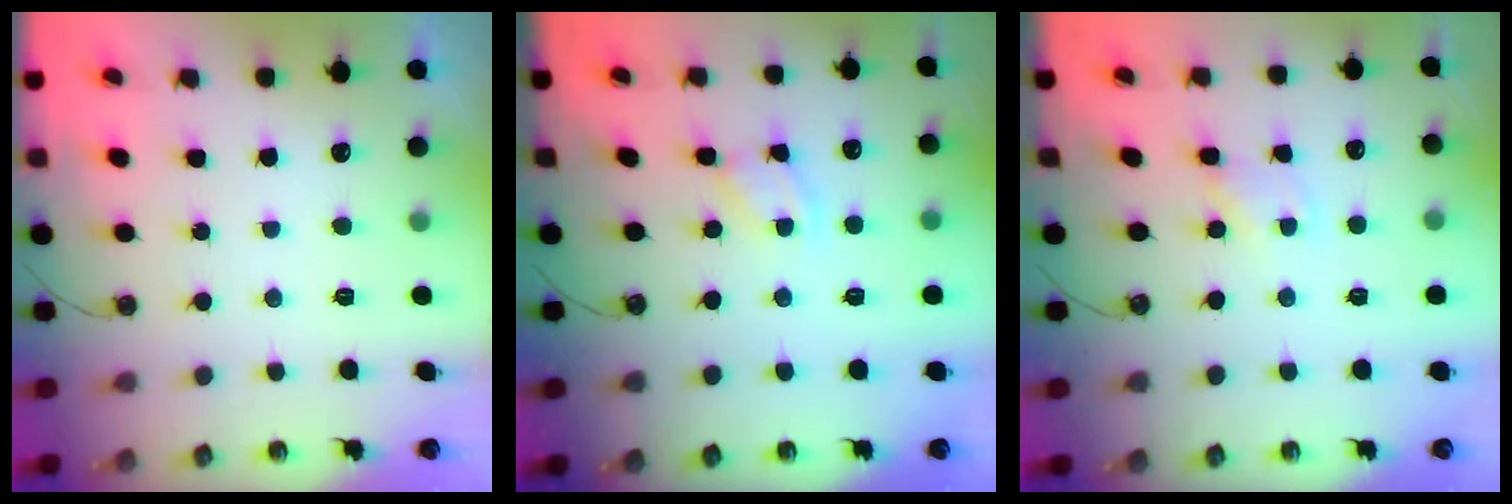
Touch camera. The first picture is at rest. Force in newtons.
{"total": 2.1, "press": 2.1, "slide": 0.4}
{"total": 1.1, "press": 1.0, "slide": 0.1}